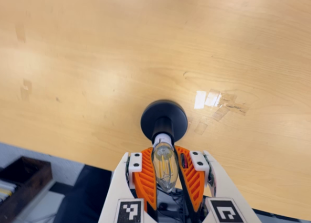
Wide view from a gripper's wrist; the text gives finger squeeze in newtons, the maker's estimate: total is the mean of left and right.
{"total": 21.0, "left": 22.4, "right": 19.7}